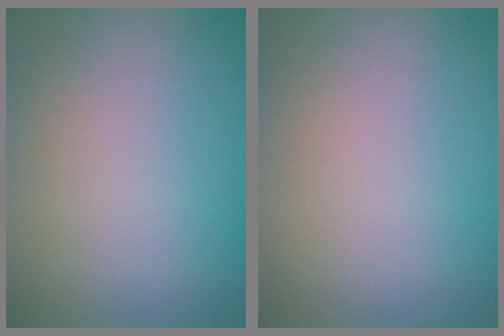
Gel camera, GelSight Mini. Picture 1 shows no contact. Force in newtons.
{"total": 0.0}